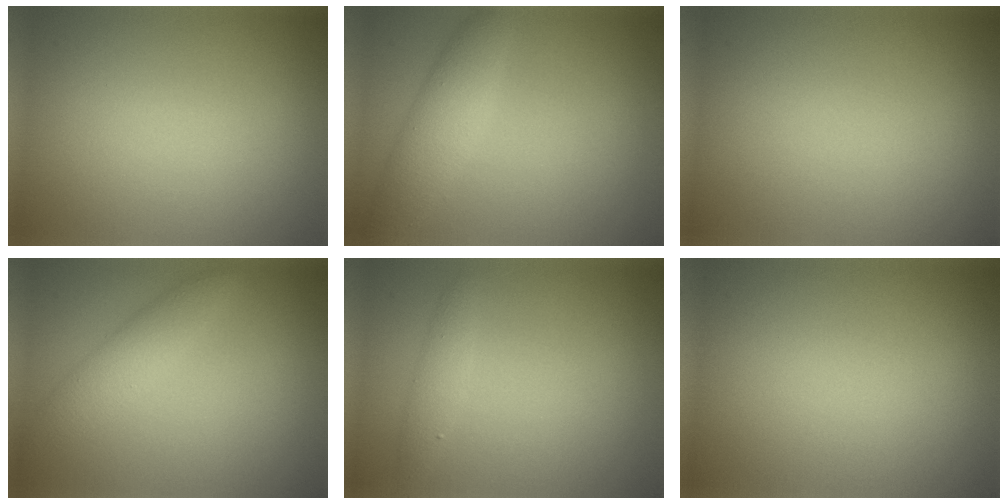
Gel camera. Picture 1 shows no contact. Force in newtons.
{"total": 3.5, "press": 3.5, "slide": 0.1}
{"total": 0.0}
{"total": 2.6, "press": 2.6, "slide": 0.0}
{"total": 1.3, "press": 1.3, "slide": 0.1}
{"total": 0.0}